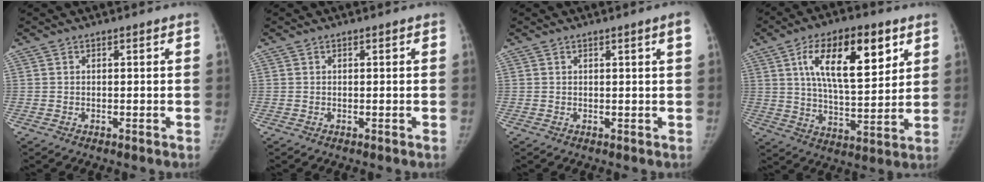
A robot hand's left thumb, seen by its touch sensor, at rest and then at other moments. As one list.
[{"total": 0.0}, {"total": 2.2, "force": [1.0, -0.3, 1.9], "torque": [-0.028, -0.004, 0.016]}, {"total": 18.1, "force": [7.5, 7.5, 14.6], "torque": [-0.207, -0.026, 0.128]}]